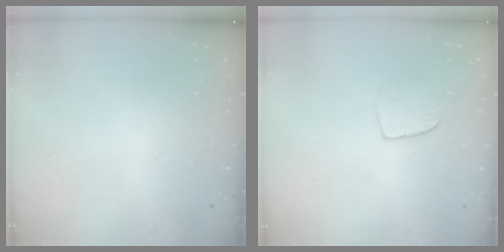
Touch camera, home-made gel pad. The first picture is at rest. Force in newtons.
{"total": 5.5, "press": 5.5, "slide": 0.4}